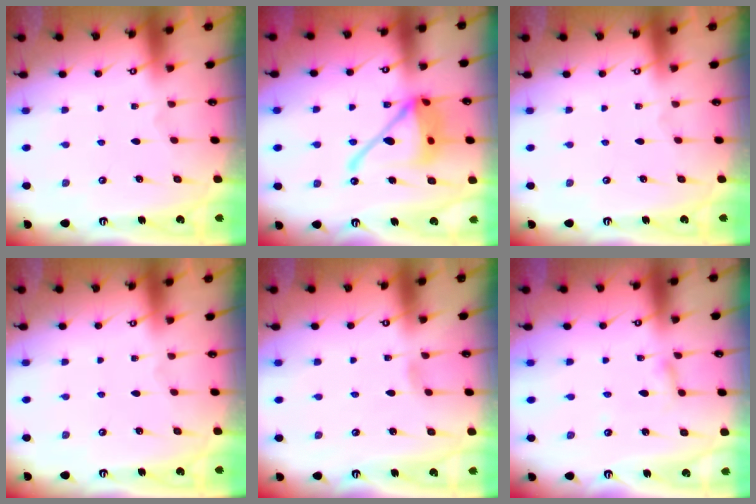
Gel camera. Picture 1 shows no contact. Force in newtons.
{"total": 17.8, "press": 17.7, "slide": 2.0}
{"total": 0.0}
{"total": 0.0}
{"total": 2.6, "press": 2.6, "slide": 0.3}
{"total": 2.0, "press": 2.0, "slide": 0.2}